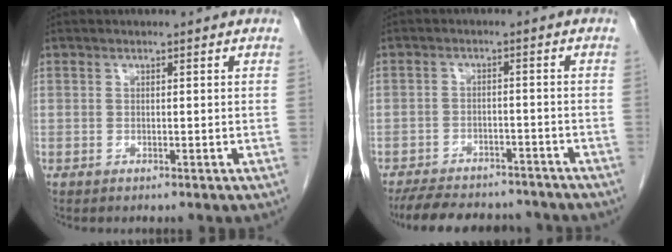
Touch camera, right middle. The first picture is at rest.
{"total": 13.8, "force": [-12.1, 4.6, 4.8], "torque": [-0.090, 0.002, -0.166]}